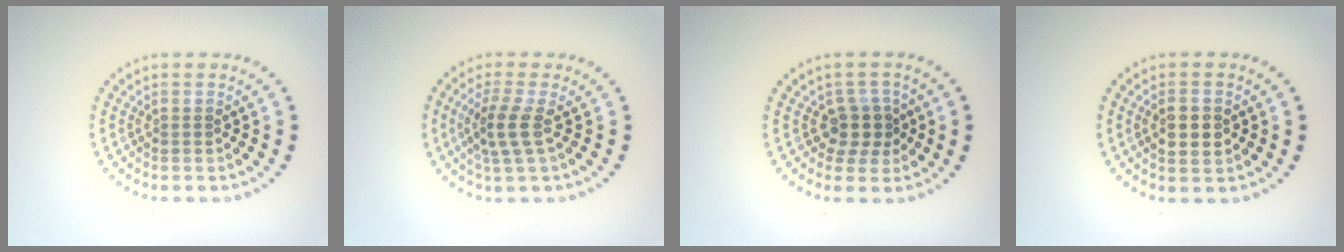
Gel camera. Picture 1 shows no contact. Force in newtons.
{"total": 2.8, "press": 2.4, "slide": 1.4}
{"total": 2.6, "press": 2.1, "slide": 1.5}
{"total": 2.3, "press": 2.3, "slide": 0.2}